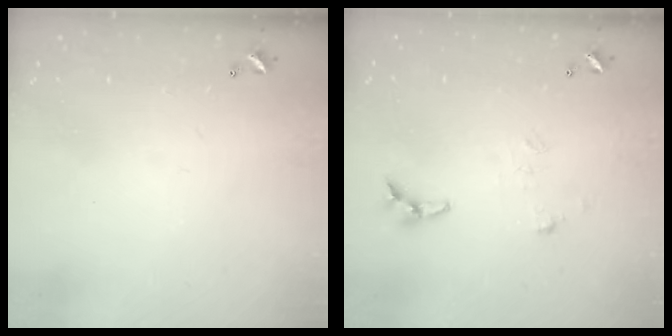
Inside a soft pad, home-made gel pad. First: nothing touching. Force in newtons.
{"total": 6.2, "press": 6.2, "slide": 0.4}